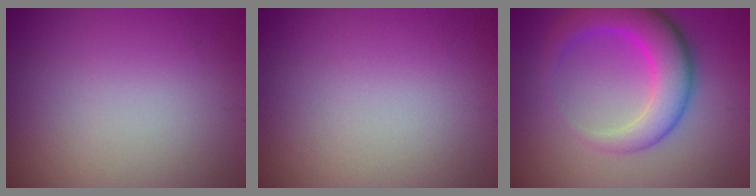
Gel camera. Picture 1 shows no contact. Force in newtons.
{"total": 0.0}
{"total": 6.0, "press": 6.0, "slide": 0.2}